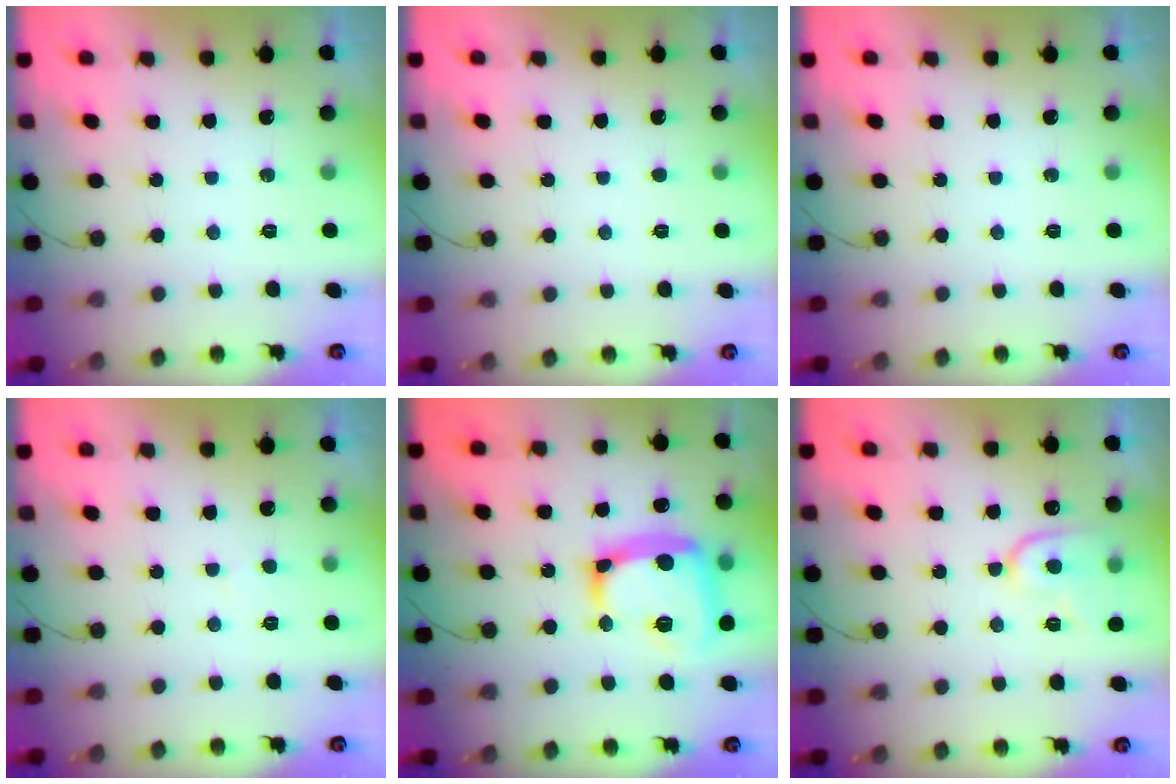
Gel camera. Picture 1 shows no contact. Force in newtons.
{"total": 1.6, "press": 1.6, "slide": 0.2}
{"total": 0.0}
{"total": 2.4, "press": 2.4, "slide": 0.2}
{"total": 19.9, "press": 19.8, "slide": 1.9}
{"total": 10.7, "press": 10.7, "slide": 0.7}